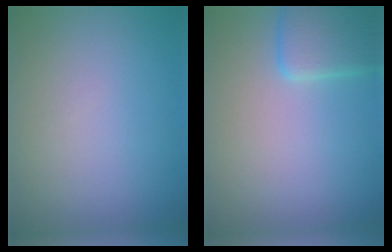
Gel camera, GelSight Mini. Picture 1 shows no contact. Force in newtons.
{"total": 3.3, "press": 3.3, "slide": 0.2}